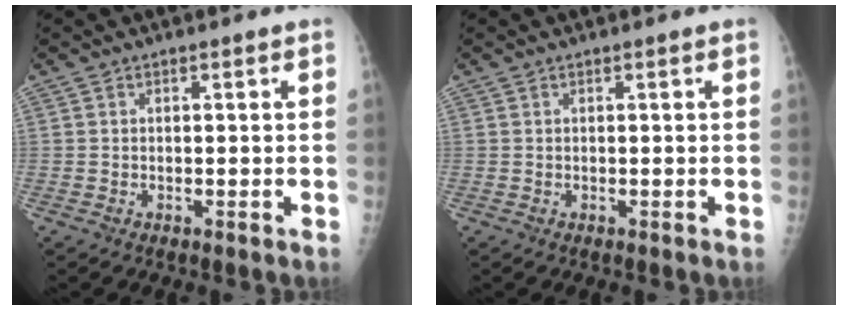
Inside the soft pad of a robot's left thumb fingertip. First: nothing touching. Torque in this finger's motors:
{"motor_torque": [0.07, 0.07, 0.00, 0.00, 0.00]}